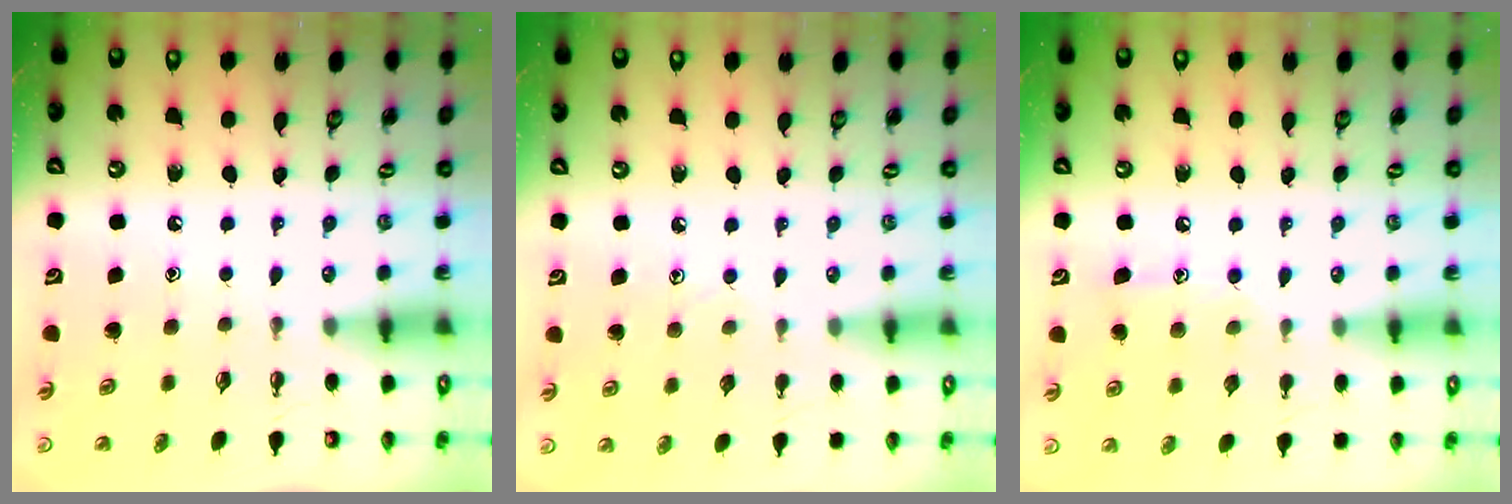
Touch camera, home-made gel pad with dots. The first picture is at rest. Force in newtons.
{"total": 3.8, "press": 3.7, "slide": 0.4}
{"total": 8.7, "press": 8.7, "slide": 0.6}